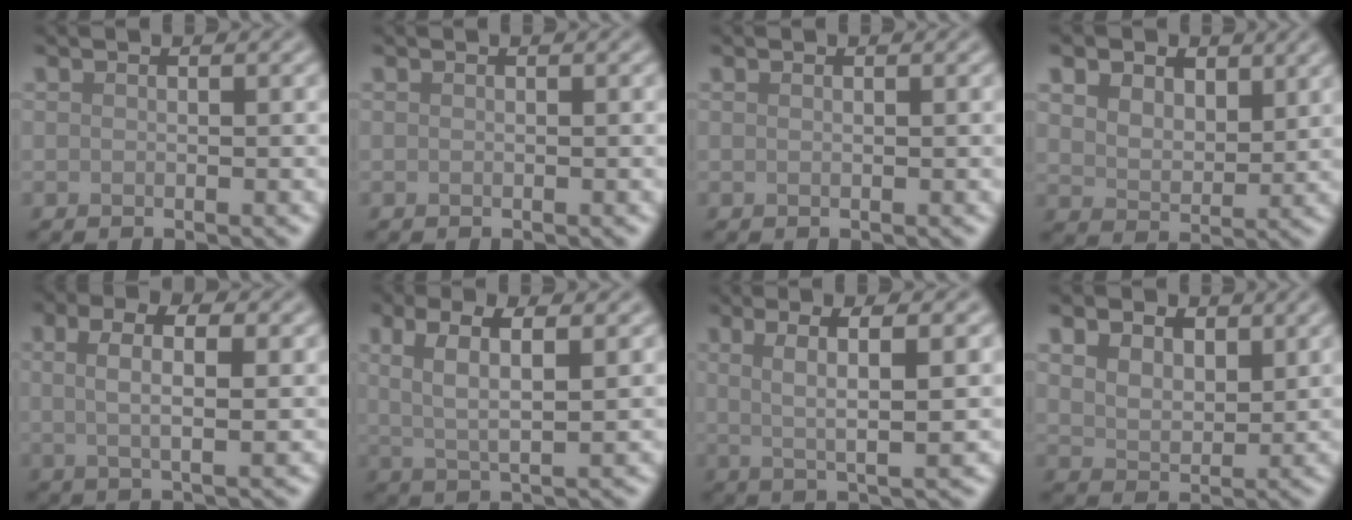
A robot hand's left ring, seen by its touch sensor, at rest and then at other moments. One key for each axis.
{"total": 0.0}
{"total": 0.0}
{"total": 6.4, "fx": 3.7, "fy": 4.0, "fz": 3.4, "tx": -0.085, "ty": 0.005, "tz": 0.054}
{"total": 5.1, "fx": 1.5, "fy": 1.9, "fz": 4.4, "tx": -0.078, "ty": 0.005, "tz": 0.015}
{"total": 5.1, "fx": 1.8, "fy": 1.6, "fz": 4.5, "tx": -0.088, "ty": 0.001, "tz": 0.033}
{"total": 5.0, "fx": 1.4, "fy": 1.0, "fz": 4.7, "tx": -0.083, "ty": 0.001, "tz": 0.025}
{"total": 5.7, "fx": 3.1, "fy": 3.7, "fz": 3.1, "tx": -0.070, "ty": 0.006, "tz": 0.040}